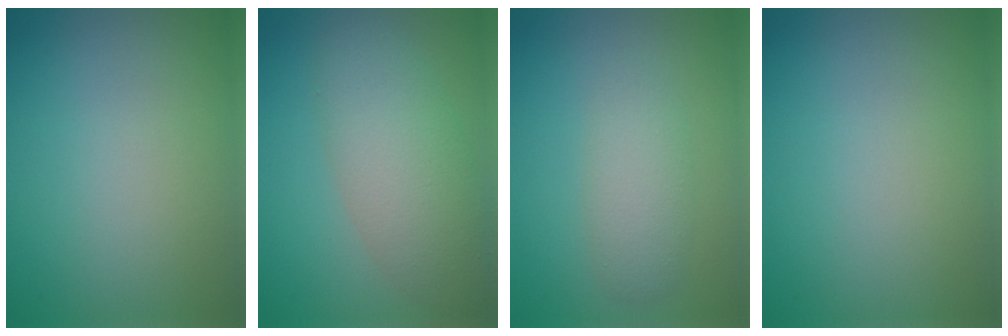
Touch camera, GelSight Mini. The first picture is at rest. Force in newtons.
{"total": 6.3, "press": 6.3, "slide": 0.4}
{"total": 2.9, "press": 2.9, "slide": 0.0}
{"total": 0.0}